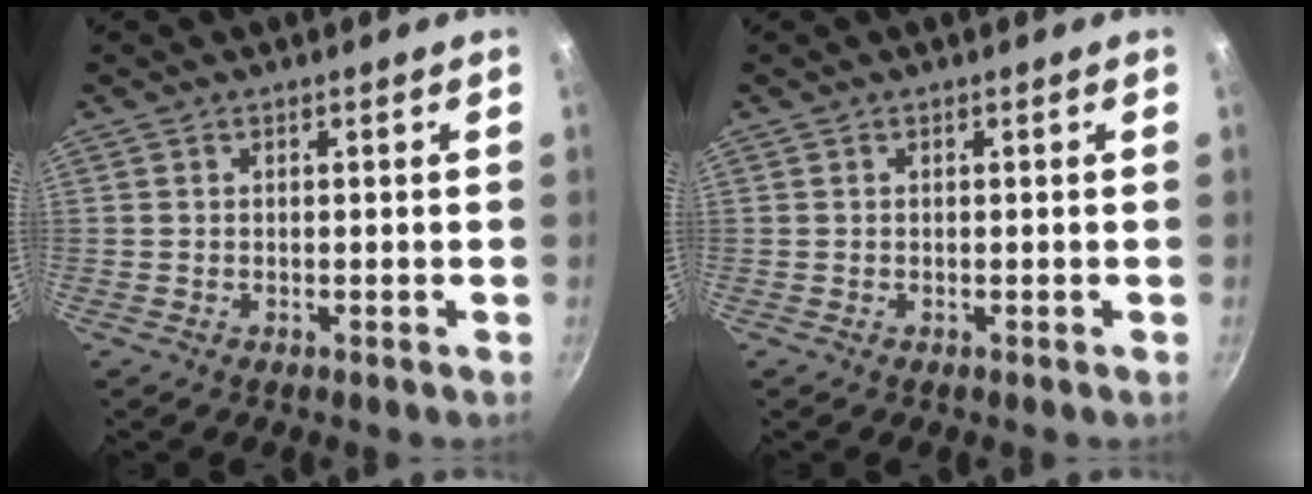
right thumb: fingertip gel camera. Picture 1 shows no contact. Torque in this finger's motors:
{"motor_torque": [0.01, 0.01, 0.00, 0.00, 0.00]}